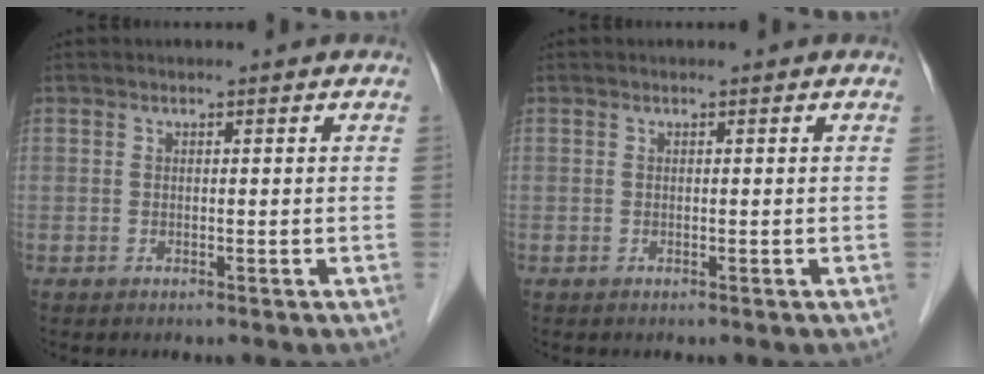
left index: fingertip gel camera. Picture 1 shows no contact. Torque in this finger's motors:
{"motor_torque": [0.00, 0.00, 0.00, 0.00]}